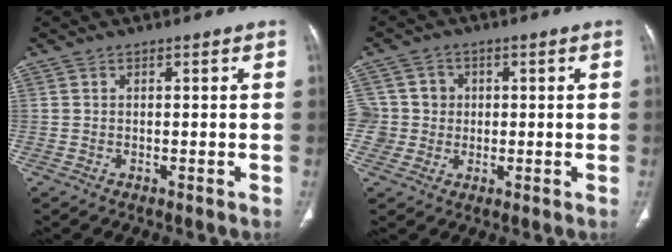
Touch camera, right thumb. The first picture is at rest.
{"total": 6.5, "force": [0.0, 6.5, 0.5], "torque": [0.021, 0.014, -0.001]}